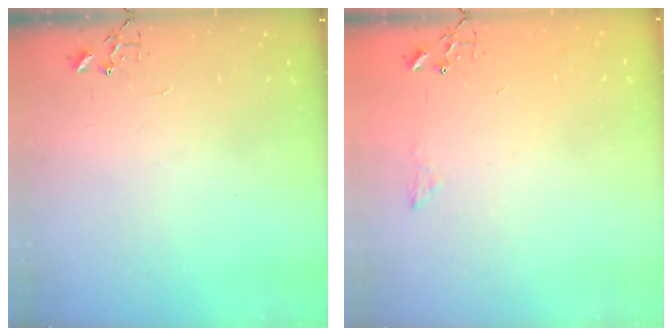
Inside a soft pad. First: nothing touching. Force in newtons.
{"total": 5.9, "press": 5.9, "slide": 0.8}